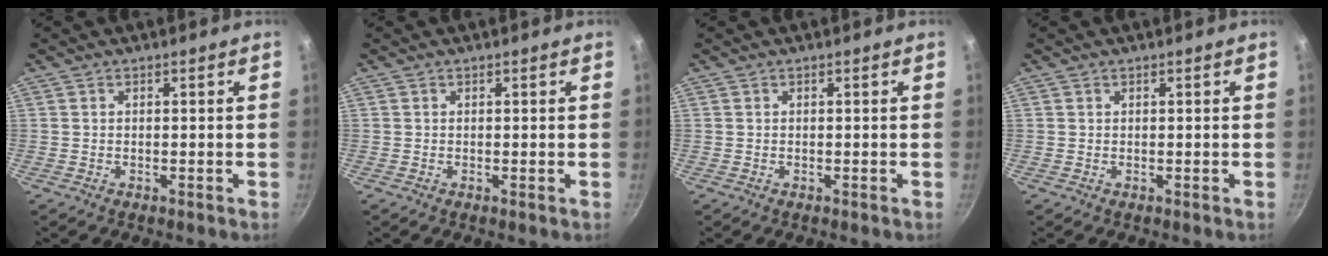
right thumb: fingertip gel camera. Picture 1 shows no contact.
{"total": 0.0}
{"total": 0.0}
{"total": 0.0}